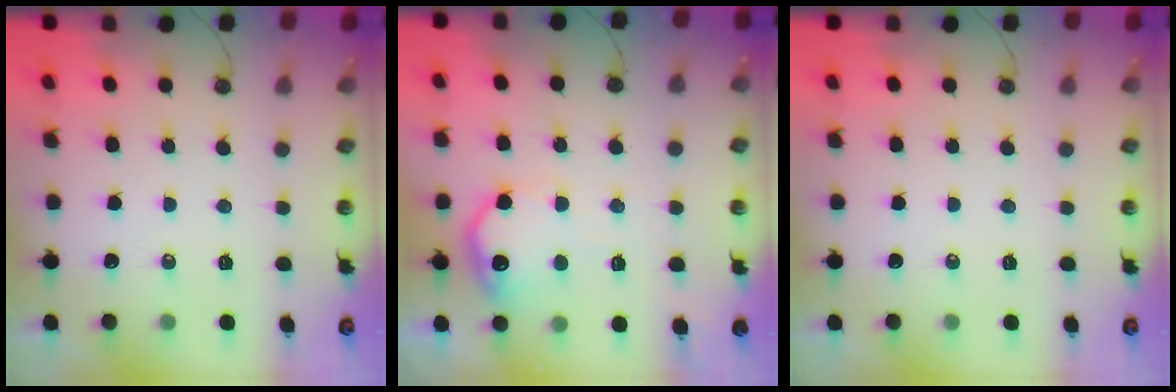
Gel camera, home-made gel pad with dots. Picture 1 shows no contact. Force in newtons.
{"total": 12.4, "press": 12.4, "slide": 0.8}
{"total": 0.0}